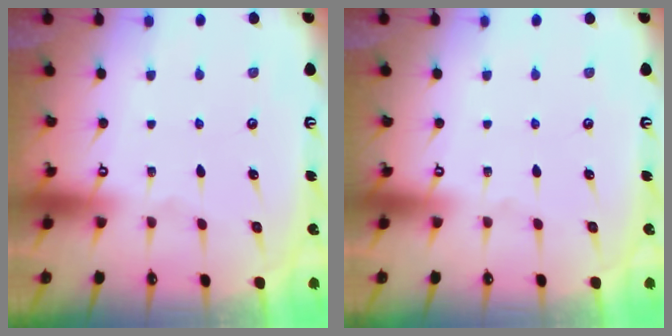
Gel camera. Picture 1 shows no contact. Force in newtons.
{"total": 0.0}